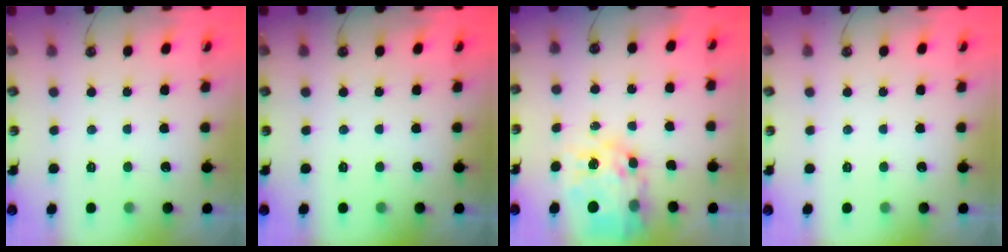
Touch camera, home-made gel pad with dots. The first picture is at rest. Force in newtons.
{"total": 0.0}
{"total": 15.2, "press": 15.1, "slide": 1.4}
{"total": 0.0}